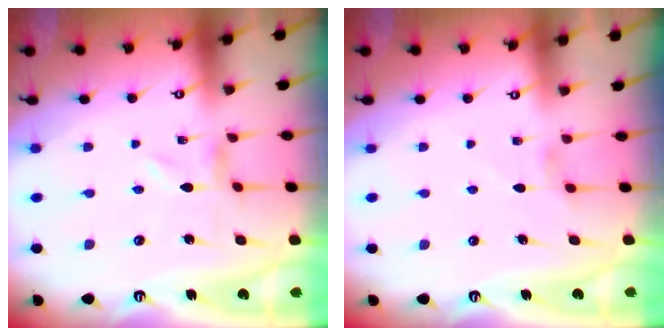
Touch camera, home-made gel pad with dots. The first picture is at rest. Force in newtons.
{"total": 1.7, "press": 1.6, "slide": 0.4}